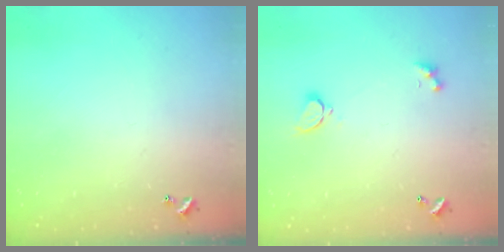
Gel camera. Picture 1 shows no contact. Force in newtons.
{"total": 2.1, "press": 1.8, "slide": 1.0}